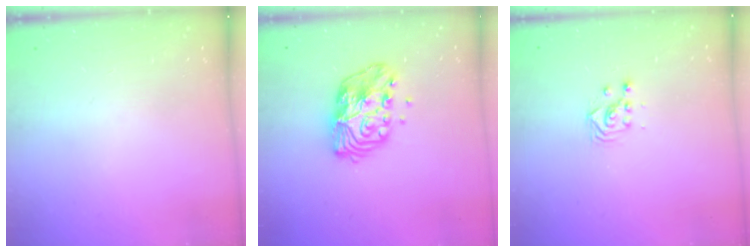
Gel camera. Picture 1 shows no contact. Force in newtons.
{"total": 11.7, "press": 11.6, "slide": 0.9}
{"total": 3.0, "press": 3.0, "slide": 0.2}